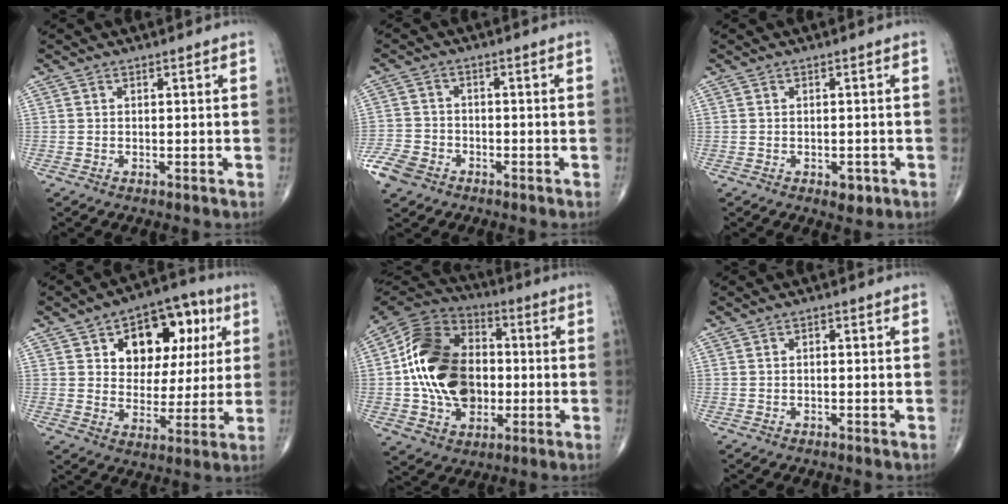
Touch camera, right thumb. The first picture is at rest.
{"total": 6.3, "force": [-3.7, 4.4, 2.5], "torque": [-0.051, 0.013, -0.074]}
{"total": 2.3, "force": [-0.9, 1.4, 1.6], "torque": [-0.009, 0.000, -0.007]}
{"total": 16.6, "force": [5.8, 10.7, 11.3], "torque": [-0.106, 0.002, 0.089]}
{"total": 21.5, "force": [-0.6, 15.5, 14.9], "torque": [-0.239, 0.021, -0.011]}
{"total": 0.6, "force": [0.0, 0.4, 0.5], "torque": [-0.005, 0.001, -0.002]}